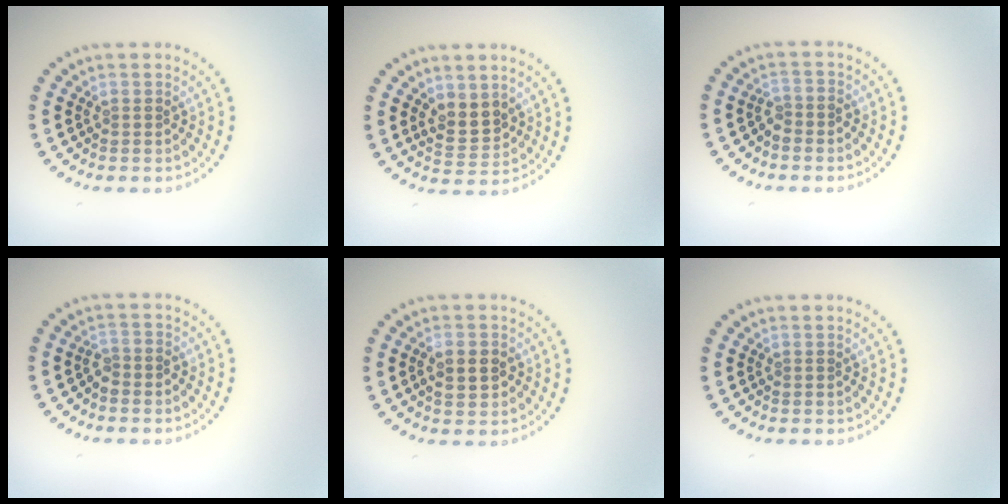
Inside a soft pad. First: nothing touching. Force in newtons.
{"total": 2.7, "press": 2.5, "slide": 1.0}
{"total": 1.4, "press": 1.1, "slide": 0.8}
{"total": 1.4, "press": 1.1, "slide": 0.8}
{"total": 2.7, "press": 2.7, "slide": 0.1}
{"total": 0.0}